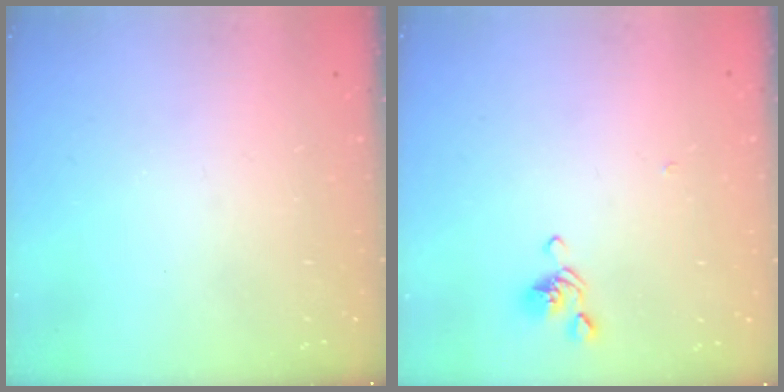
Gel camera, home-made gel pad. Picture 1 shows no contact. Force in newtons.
{"total": 2.9, "press": 2.8, "slide": 0.6}